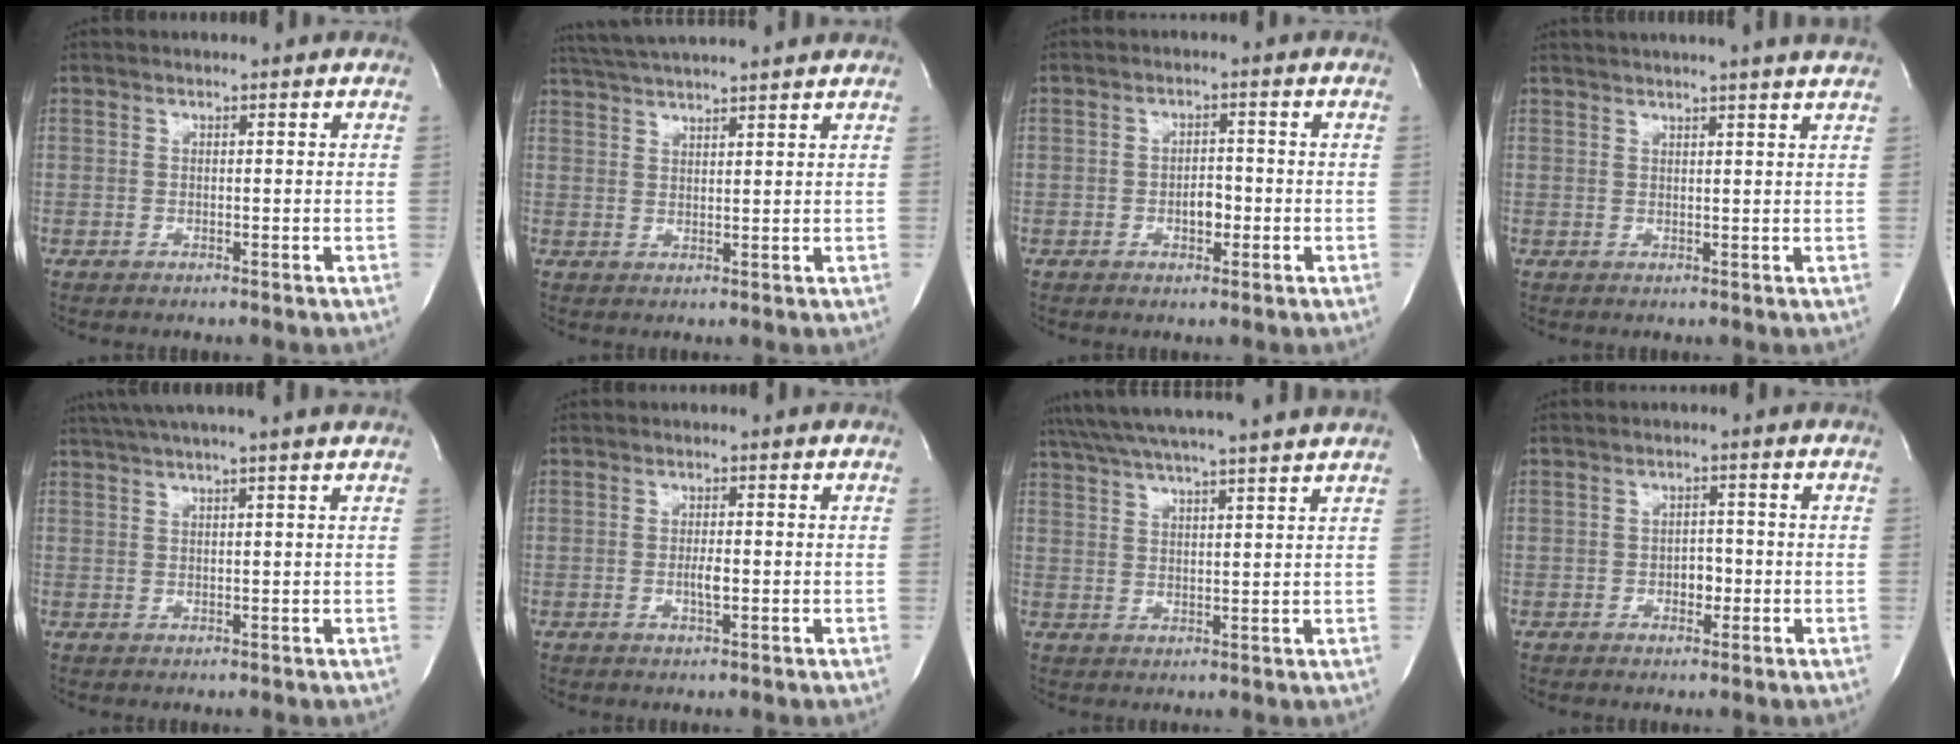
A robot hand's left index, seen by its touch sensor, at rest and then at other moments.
{"total": 10.4, "force": [9.4, -0.6, 4.3], "torque": [-0.084, 0.028, 0.140]}
{"total": 2.8, "force": [-1.0, 1.4, 2.1], "torque": [-0.028, 0.002, -0.015]}
{"total": 9.3, "force": [8.2, -1.3, 4.3], "torque": [-0.066, 0.005, 0.092]}
{"total": 7.9, "force": [6.4, -1.7, 4.1], "torque": [-0.065, 0.022, 0.085]}
{"total": 1.9, "force": [-0.5, 0.3, 1.8], "torque": [-0.034, -0.005, -0.010]}
{"total": 17.2, "force": [15.4, -0.9, 7.7], "torque": [-0.143, 0.004, 0.218]}
{"total": 2.4, "force": [-0.8, 1.5, 1.6], "torque": [-0.017, 0.003, -0.012]}